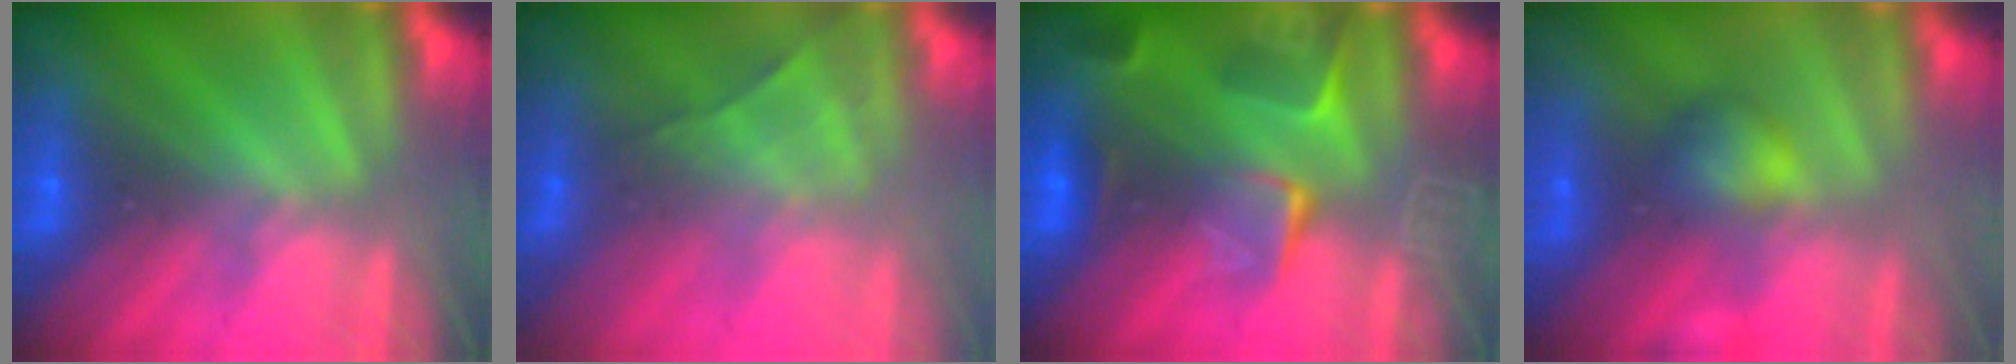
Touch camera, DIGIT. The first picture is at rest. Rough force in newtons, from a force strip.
{"total": 2.3}
{"total": 8.6}
{"total": 2.9}